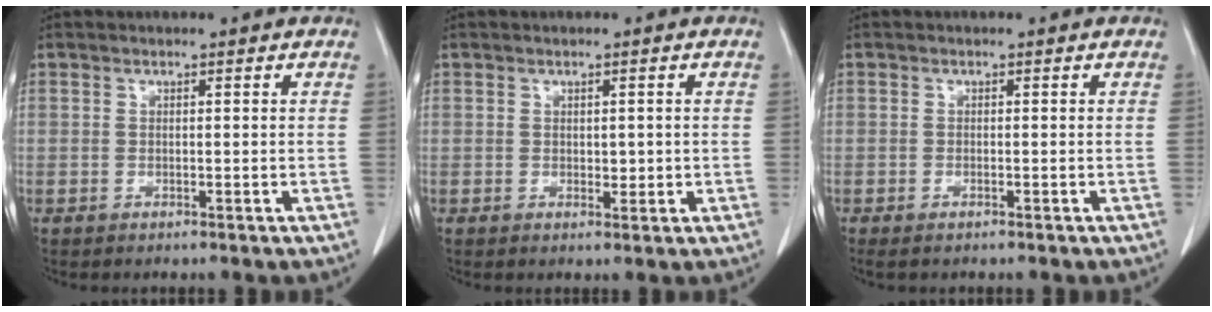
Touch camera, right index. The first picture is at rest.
{"total": 1.7, "force": [0.1, 1.1, 1.4], "torque": [-0.017, -0.002, 0.005]}
{"total": 0.7, "force": [-0.5, 0.1, 0.4], "torque": [-0.007, -0.002, -0.006]}